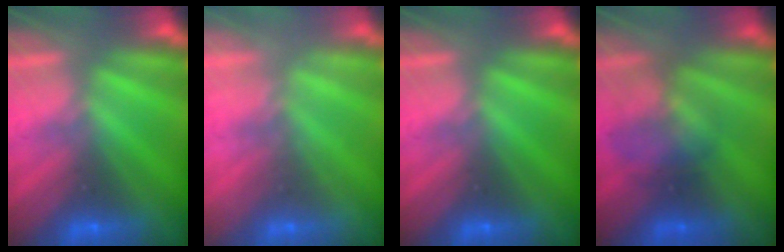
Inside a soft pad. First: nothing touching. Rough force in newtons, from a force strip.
{"total": 2.2}
{"total": 0.0}
{"total": 2.3}